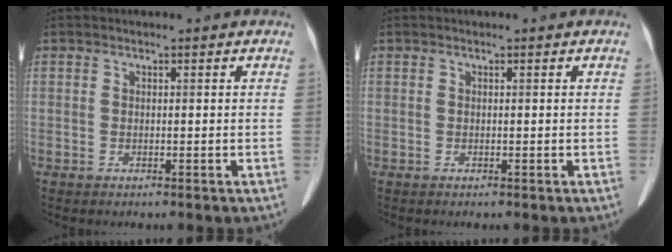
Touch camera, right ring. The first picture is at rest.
{"total": 0.0}